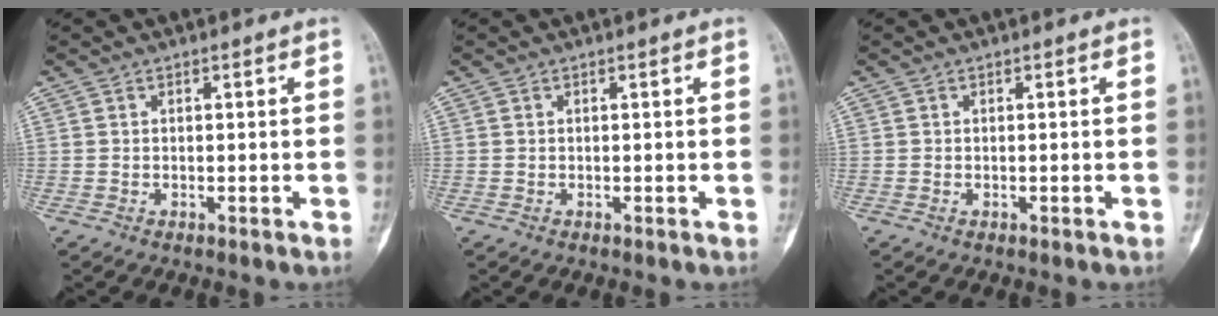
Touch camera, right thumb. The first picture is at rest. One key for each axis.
{"total": 0.0}
{"total": 0.0}